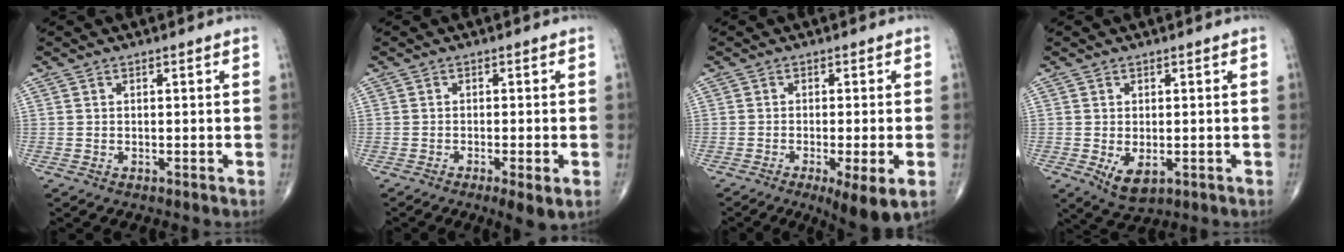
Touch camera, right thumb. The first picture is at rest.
{"total": 4.6, "force": [-1.9, 0.8, 4.1], "torque": [-0.070, -0.010, -0.033]}
{"total": 8.3, "force": [-3.4, 1.5, 7.4], "torque": [-0.112, -0.012, -0.051]}
{"total": 4.9, "force": [-1.2, 2.8, 3.8], "torque": [-0.059, -0.010, -0.008]}